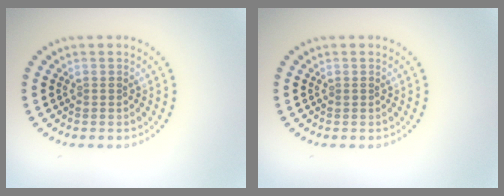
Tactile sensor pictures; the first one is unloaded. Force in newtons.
{"total": 0.0}